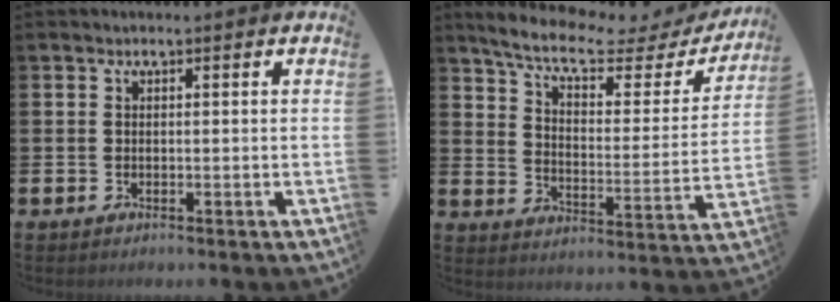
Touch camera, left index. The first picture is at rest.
{"total": 7.9, "force": [6.5, 1.9, 4.0], "torque": [-0.092, -0.046, 0.104]}